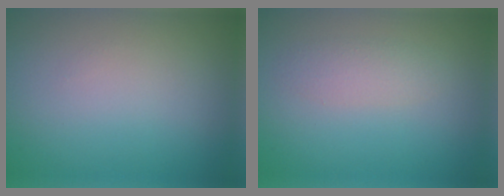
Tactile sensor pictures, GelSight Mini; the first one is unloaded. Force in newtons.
{"total": 1.7, "press": 1.7, "slide": 0.1}